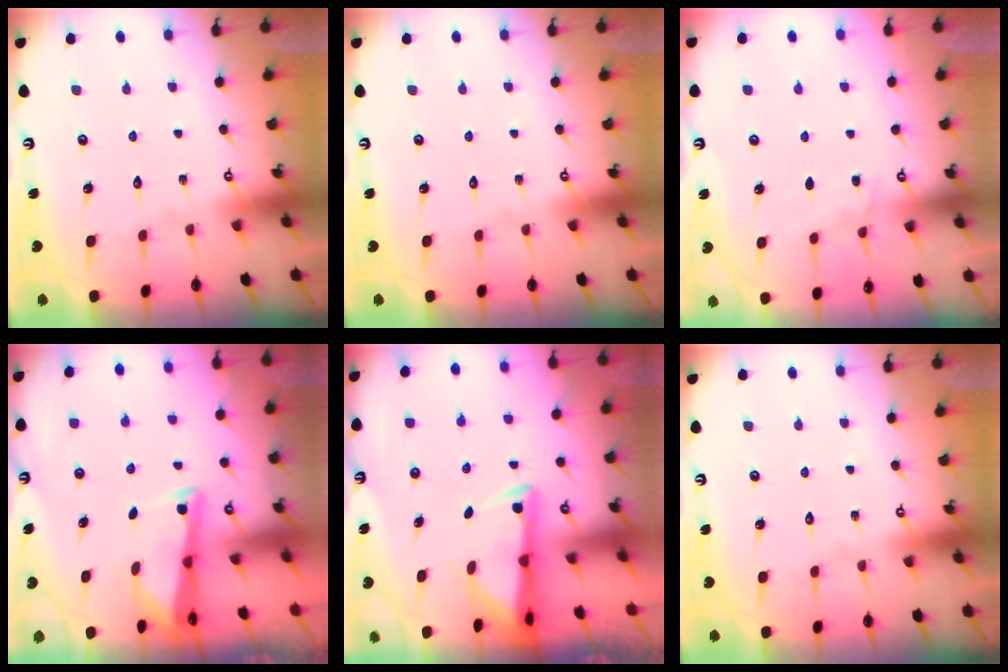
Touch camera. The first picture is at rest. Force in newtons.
{"total": 0.0}
{"total": 4.1, "press": 4.1, "slide": 0.5}
{"total": 2.7, "press": 2.7, "slide": 0.1}
{"total": 3.0, "press": 2.9, "slide": 0.7}
{"total": 0.0}